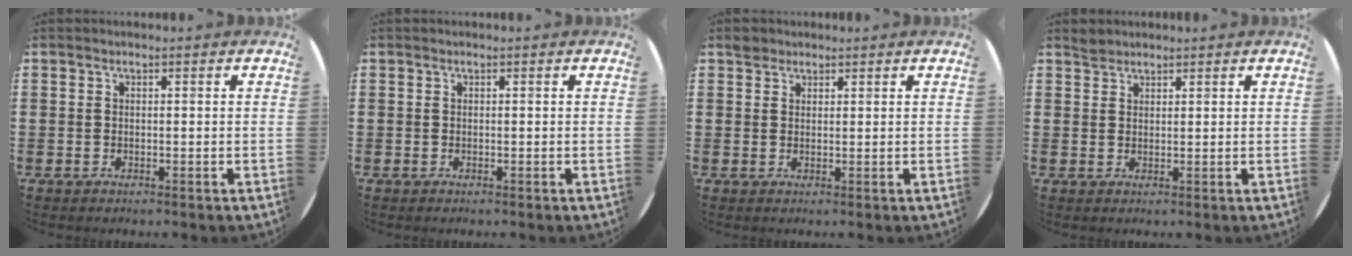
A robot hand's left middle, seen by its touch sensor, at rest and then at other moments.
{"total": 0.0}
{"total": 1.5, "force": [1.4, 0.7, 0.1], "torque": [0.004, -0.001, 0.025]}
{"total": 1.4, "force": [1.3, 0.4, -0.1], "torque": [-0.002, 0.002, 0.026]}